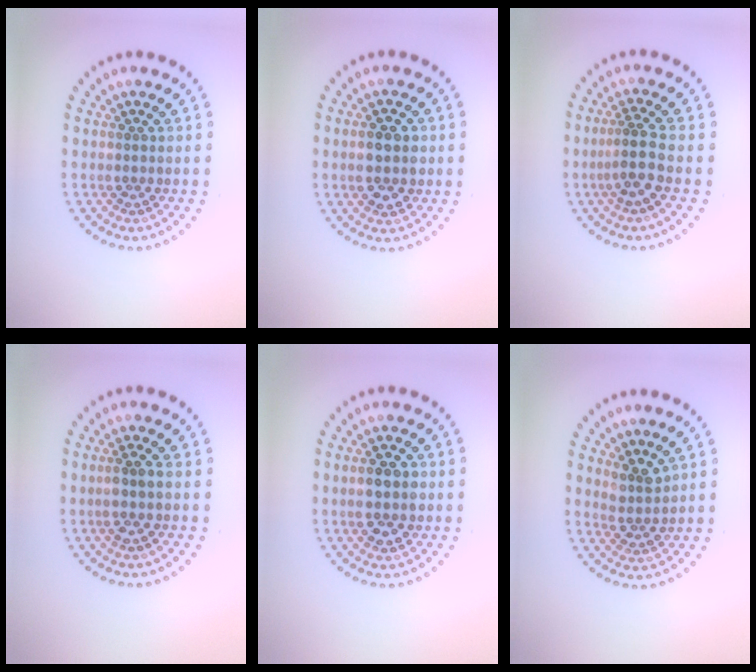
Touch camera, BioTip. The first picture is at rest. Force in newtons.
{"total": 3.8, "press": 3.8, "slide": 0.2}
{"total": 2.7, "press": 2.1, "slide": 1.7}
{"total": 1.9, "press": 1.7, "slide": 0.8}
{"total": 3.6, "press": 3.6, "slide": 0.2}
{"total": 2.5, "press": 2.0, "slide": 1.6}